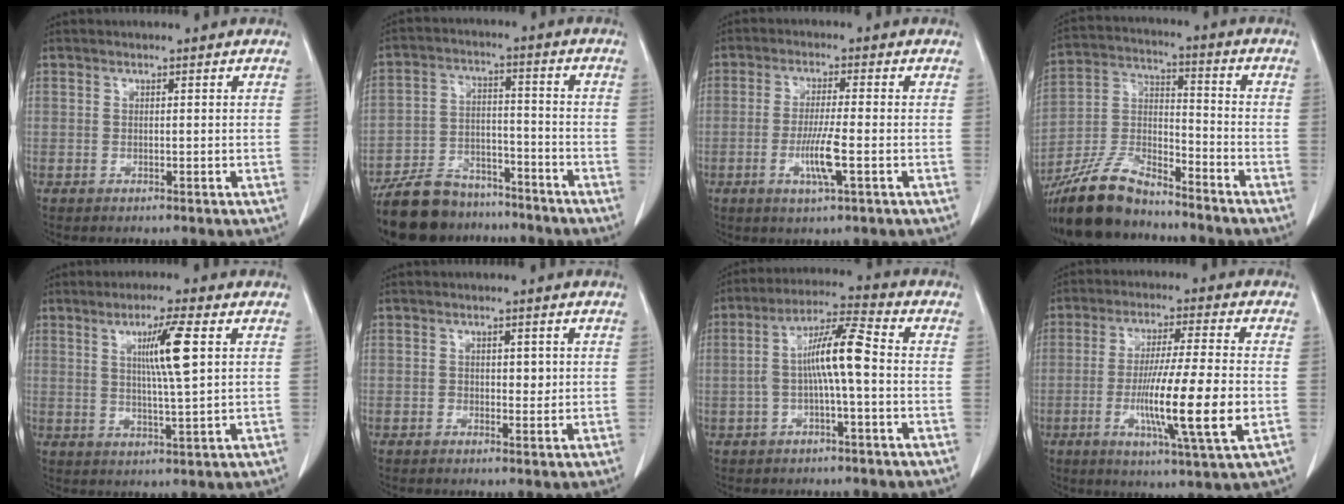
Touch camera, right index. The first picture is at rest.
{"total": 13.4, "force": [-11.4, 5.8, 4.0], "torque": [-0.075, 0.014, -0.189]}
{"total": 5.9, "force": [-1.7, 0.0, 5.6], "torque": [-0.103, -0.011, -0.031]}
{"total": 13.1, "force": [-11.3, 4.1, 5.2], "torque": [-0.108, 0.004, -0.209]}
{"total": 7.6, "force": [2.3, -0.3, 7.3], "torque": [-0.128, -0.004, 0.040]}
{"total": 2.2, "force": [0.4, 1.4, 1.7], "torque": [-0.013, 0.002, 0.006]}
{"total": 8.6, "force": [-0.5, 0.9, 8.6], "torque": [-0.155, 0.027, -0.014]}
{"total": 13.8, "force": [-2.9, -0.2, 13.5], "torque": [-0.235, -0.019, -0.053]}